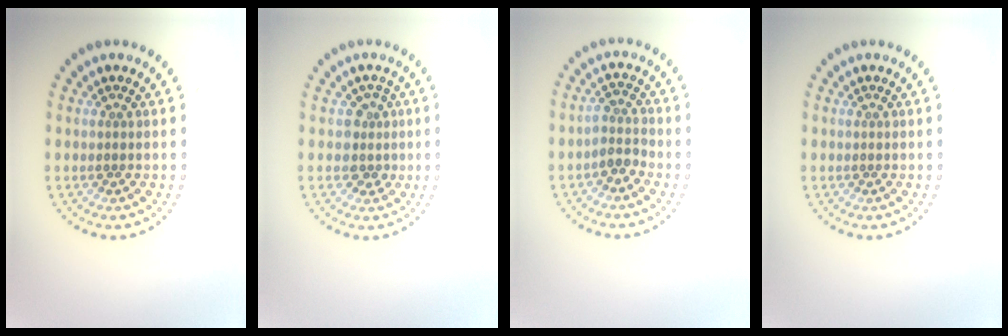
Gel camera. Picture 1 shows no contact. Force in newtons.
{"total": 2.0, "press": 1.7, "slide": 1.0}
{"total": 1.8, "press": 1.4, "slide": 1.2}
{"total": 0.0}